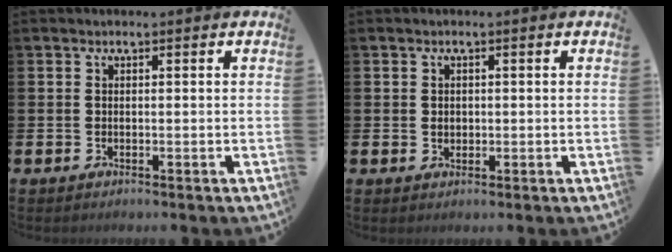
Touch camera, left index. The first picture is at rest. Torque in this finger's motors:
{"motor_torque": [0.09, 0.02, -0.02, 0.04]}